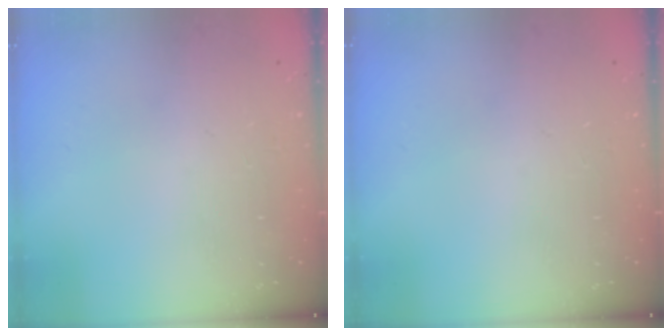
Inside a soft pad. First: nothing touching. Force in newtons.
{"total": 0.0}